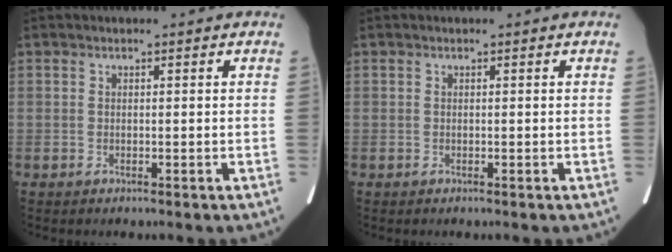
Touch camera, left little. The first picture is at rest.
{"total": 0.0}